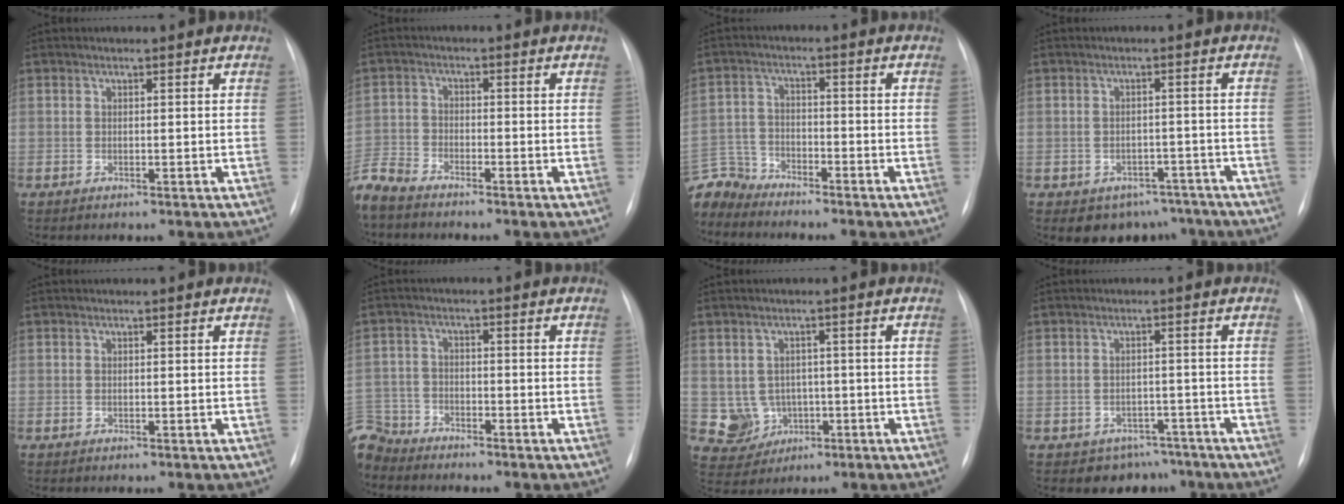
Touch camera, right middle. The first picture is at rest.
{"total": 6.2, "force": [-5.6, 1.6, 1.9], "torque": [-0.041, -0.014, -0.113]}
{"total": 8.2, "force": [-7.8, 2.6, 0.3], "torque": [-0.015, 0.007, -0.155]}
{"total": 6.7, "force": [-4.9, 4.3, 1.2], "torque": [0.007, 0.020, -0.062]}
{"total": 0.0}
{"total": 8.0, "force": [-7.2, 3.5, 0.4], "torque": [-0.021, 0.004, -0.139]}
{"total": 5.8, "force": [-0.8, 5.6, 1.2], "torque": [-0.022, 0.012, 0.000]}
{"total": 5.5, "force": [-4.2, 3.4, -0.1], "torque": [0.020, 0.021, -0.054]}